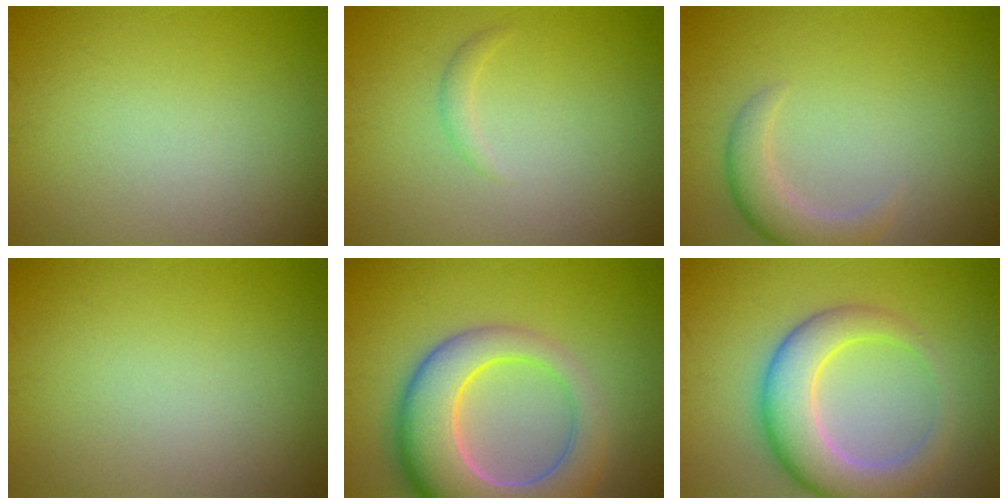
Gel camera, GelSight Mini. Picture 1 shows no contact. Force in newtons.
{"total": 0.9, "press": 0.9, "slide": 0.0}
{"total": 2.8, "press": 2.8, "slide": 0.0}
{"total": 0.0}
{"total": 9.8, "press": 9.8, "slide": 0.7}
{"total": 6.4, "press": 6.4, "slide": 0.3}